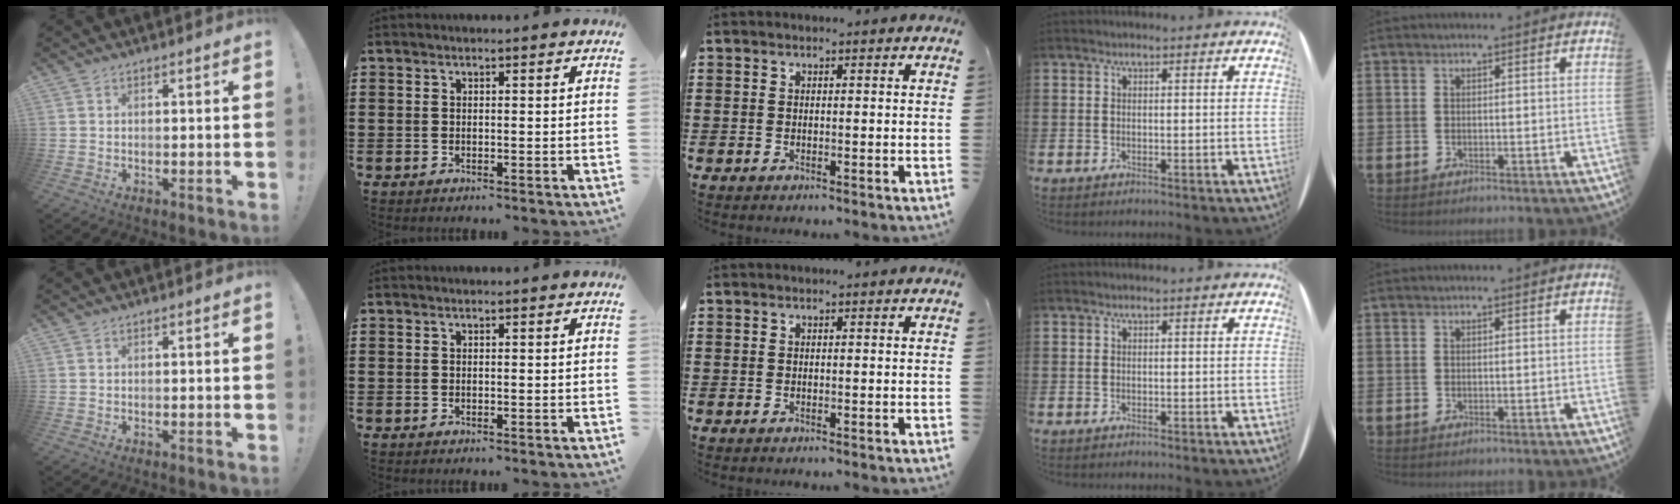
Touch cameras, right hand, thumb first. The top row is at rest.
{}